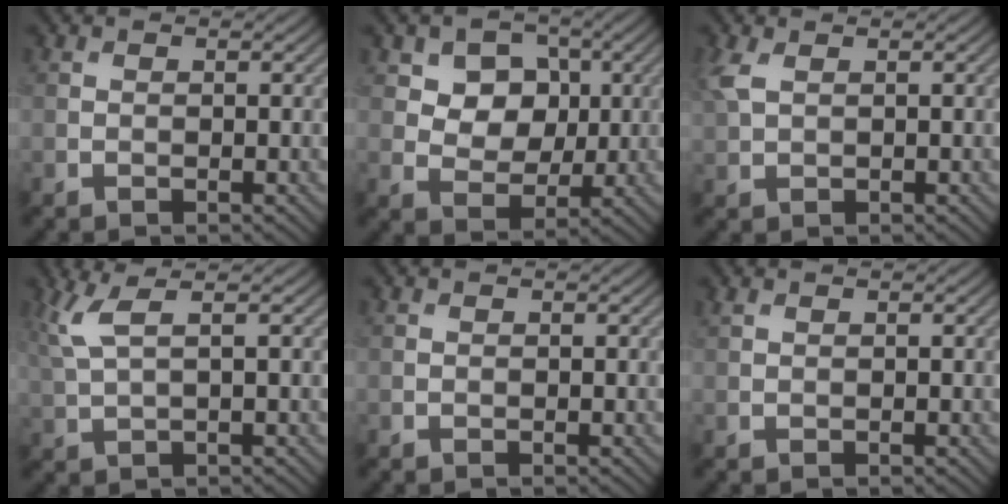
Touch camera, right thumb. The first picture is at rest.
{"total": 7.0, "force": [2.5, 5.5, 3.6], "torque": [-0.090, -0.012, 0.054]}
{"total": 3.0, "force": [1.1, 1.6, 2.2], "torque": [-0.073, 0.007, 0.025]}
{"total": 4.6, "force": [1.9, 1.1, 4.0], "torque": [-0.098, 0.012, 0.045]}
{"total": 0.0}
{"total": 0.7, "force": [0.6, 0.2, 0.4], "torque": [-0.013, 0.004, 0.014]}